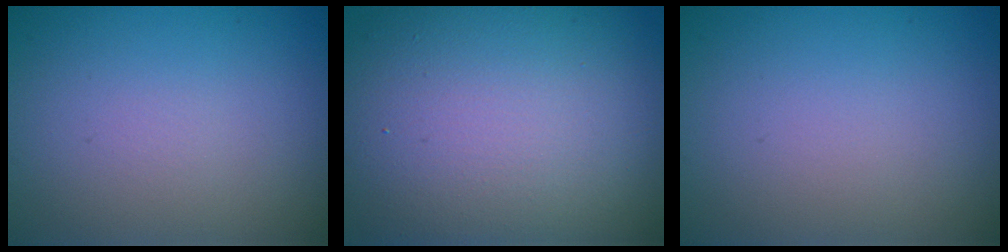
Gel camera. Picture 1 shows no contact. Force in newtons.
{"total": 14.7, "press": 14.7, "slide": 1.4}
{"total": 0.0}